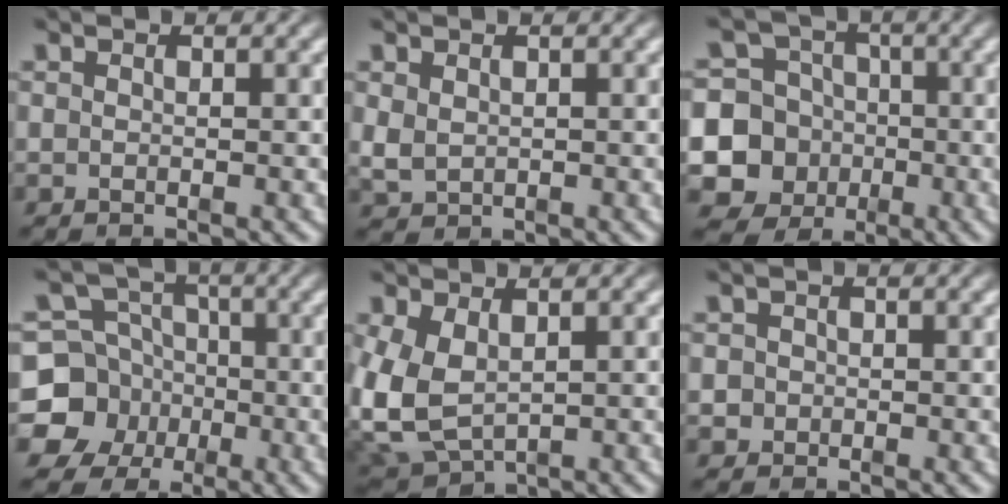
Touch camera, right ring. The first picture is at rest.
{"total": 1.6, "force": [0.3, 1.4, 0.7], "torque": [-0.025, -0.012, 0.018]}
{"total": 17.1, "force": [-4.5, 15.9, 4.5], "torque": [-0.123, -0.082, -0.075]}
{"total": 13.7, "force": [-3.1, 12.6, 4.3], "torque": [-0.087, -0.056, -0.052]}
{"total": 7.9, "force": [-0.6, 6.8, 4.0], "torque": [-0.123, -0.036, 0.008]}
{"total": 1.8, "force": [-0.5, 1.8, 0.1], "torque": [-0.011, -0.007, -0.009]}